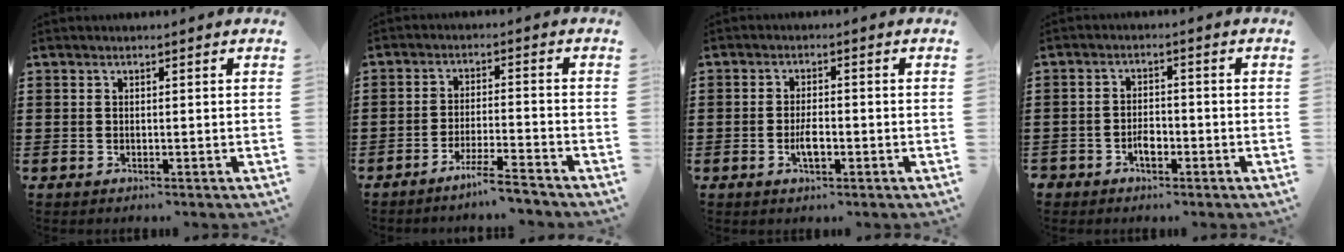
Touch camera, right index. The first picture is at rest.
{"total": 4.9, "force": [-4.5, -0.3, 2.0], "torque": [-0.040, -0.009, -0.087]}
{"total": 3.3, "force": [-1.0, 0.9, 3.0], "torque": [-0.060, -0.005, -0.019]}
{"total": 2.7, "force": [-1.6, 1.4, 1.6], "torque": [-0.034, -0.001, -0.030]}